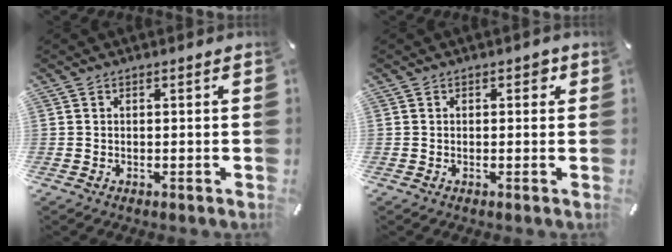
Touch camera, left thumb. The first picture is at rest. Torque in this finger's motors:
{"motor_torque": [0.05, 0.20, 0.02, -0.40, 0.03]}